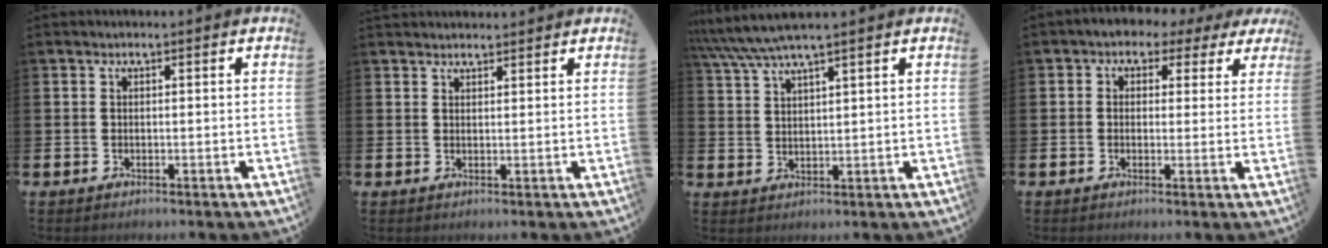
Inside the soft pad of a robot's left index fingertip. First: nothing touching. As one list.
[{"total": 1.8, "force": [1.8, 0.4, 0.0], "torque": [0.004, -0.005, 0.031]}, {"total": 4.8, "force": [4.2, -0.1, 2.2], "torque": [-0.062, -0.010, 0.077]}, {"total": 2.4, "force": [0.8, 2.2, 0.5], "torque": [-0.022, 0.005, 0.007]}]